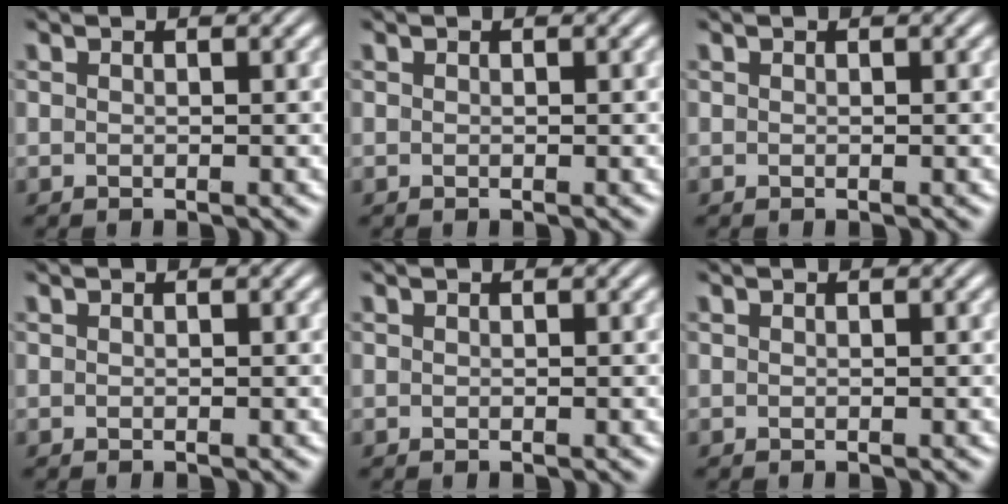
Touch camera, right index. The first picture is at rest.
{"total": 0.0}
{"total": 0.0}
{"total": 0.0}
{"total": 0.0}
{"total": 0.0}